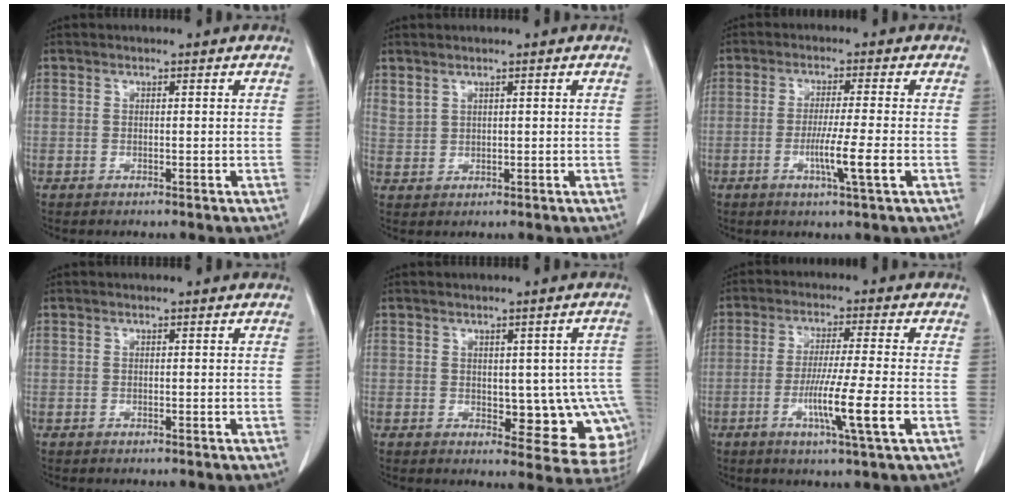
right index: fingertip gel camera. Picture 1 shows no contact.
{"total": 1.9, "force": [1.7, 0.7, 0.5], "torque": [-0.009, 0.002, 0.038]}
{"total": 6.2, "force": [-1.8, -0.7, 5.9], "torque": [-0.104, -0.013, -0.033]}
{"total": 0.0}
{"total": 10.8, "force": [-1.2, 5.0, 9.4], "torque": [-0.085, 0.012, 0.000]}
{"total": 9.2, "force": [-2.9, -0.9, 8.7], "torque": [-0.157, -0.020, -0.052]}